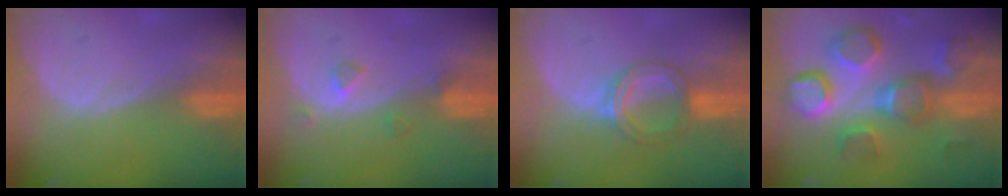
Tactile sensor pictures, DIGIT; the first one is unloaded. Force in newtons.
{"total": 2.5, "press": 2.3, "slide": 0.9}
{"total": 5.4, "press": 5.1, "slide": 1.6}
{"total": 12.2, "press": 11.0, "slide": 5.4}